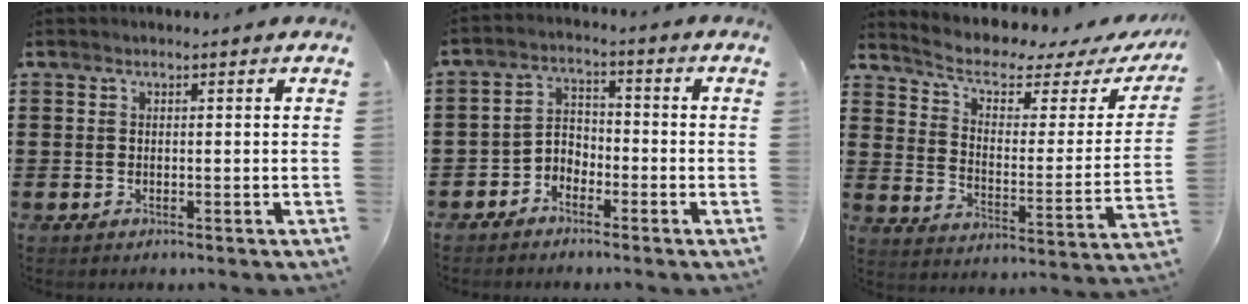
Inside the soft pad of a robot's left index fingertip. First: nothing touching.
{"total": 3.5, "force": [-3.1, 1.5, 0.5], "torque": [-0.016, 0.007, -0.069]}
{"total": 5.1, "force": [3.5, 2.0, 3.2], "torque": [-0.083, -0.022, 0.054]}